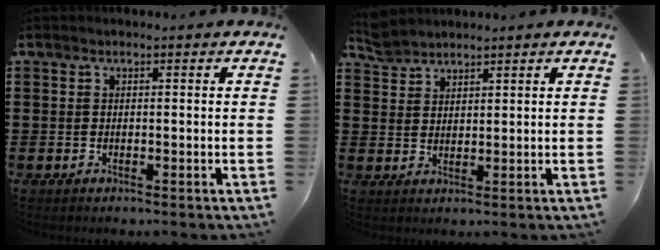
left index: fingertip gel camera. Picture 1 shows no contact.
{"total": 3.1, "force": [3.0, 0.8, 0.3], "torque": [-0.017, -0.004, 0.059]}